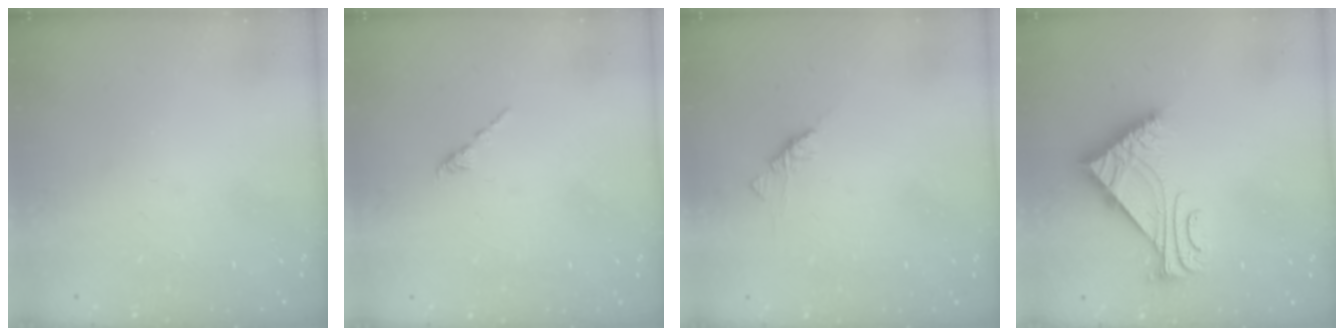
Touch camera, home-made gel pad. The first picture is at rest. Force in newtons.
{"total": 1.6, "press": 1.5, "slide": 0.6}
{"total": 1.9, "press": 1.7, "slide": 0.6}
{"total": 7.1, "press": 7.1, "slide": 0.2}